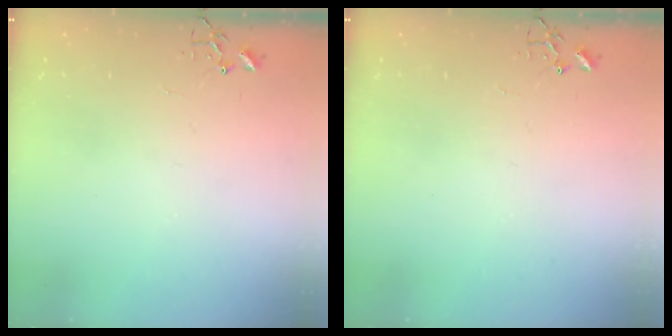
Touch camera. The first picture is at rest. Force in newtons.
{"total": 0.0}